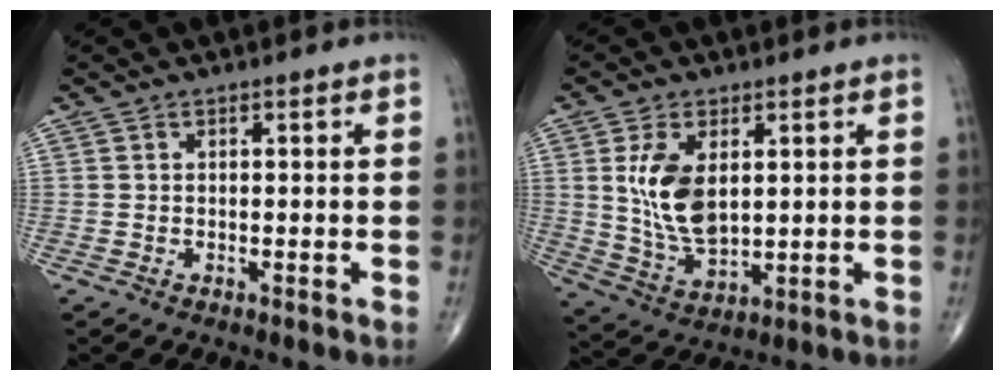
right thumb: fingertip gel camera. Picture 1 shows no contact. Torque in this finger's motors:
{"motor_torque": [-0.74, 0.59, 1.03, 0.58, 0.08]}